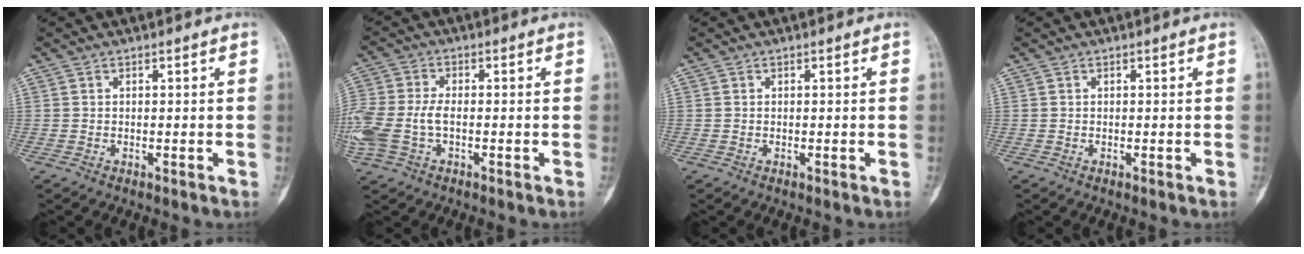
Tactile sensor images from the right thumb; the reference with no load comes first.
{"total": 11.0, "force": [-2.0, 6.7, 8.5], "torque": [-0.228, 0.013, -0.035]}
{"total": 0.0}
{"total": 0.0}